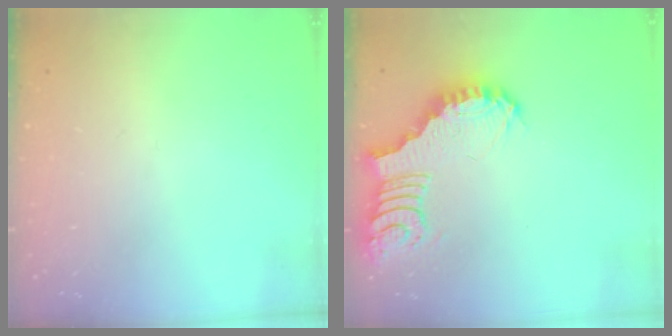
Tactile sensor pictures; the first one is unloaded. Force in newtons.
{"total": 3.5, "press": 3.4, "slide": 0.6}